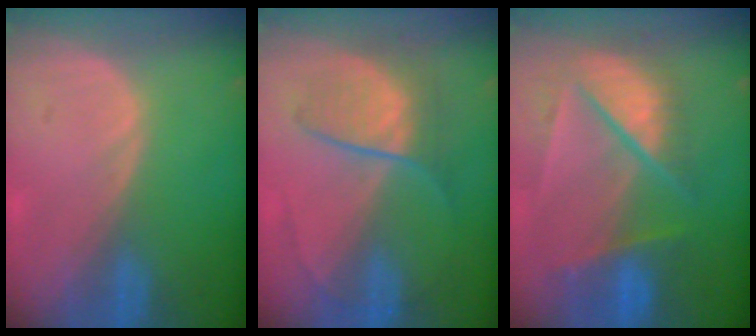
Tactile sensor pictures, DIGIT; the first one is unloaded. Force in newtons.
{"total": 6.4, "press": 6.4, "slide": 0.6}
{"total": 9.4, "press": 8.2, "slide": 4.6}